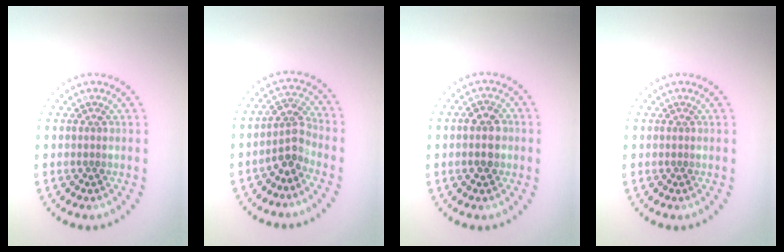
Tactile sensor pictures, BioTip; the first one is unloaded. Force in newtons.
{"total": 2.7, "press": 2.0, "slide": 1.9}
{"total": 2.3, "press": 2.3, "slide": 0.0}
{"total": 0.0}